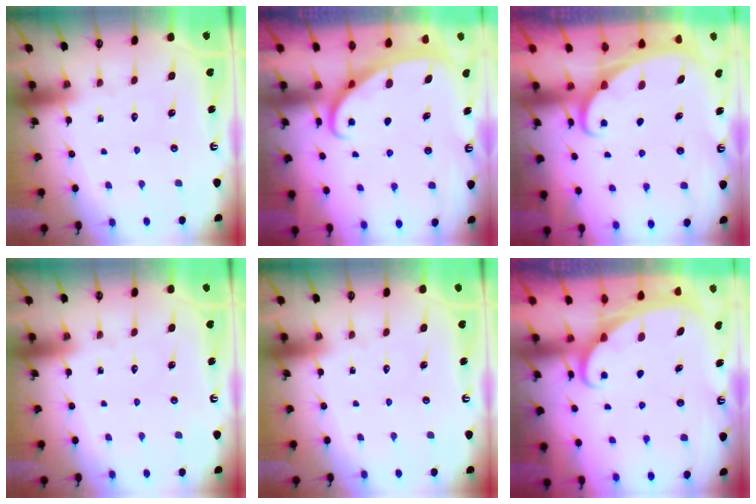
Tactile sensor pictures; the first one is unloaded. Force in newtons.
{"total": 2.4, "press": 2.3, "slide": 0.5}
{"total": 2.1, "press": 2.0, "slide": 0.3}
{"total": 0.0}
{"total": 0.0}
{"total": 1.8, "press": 1.8, "slide": 0.1}